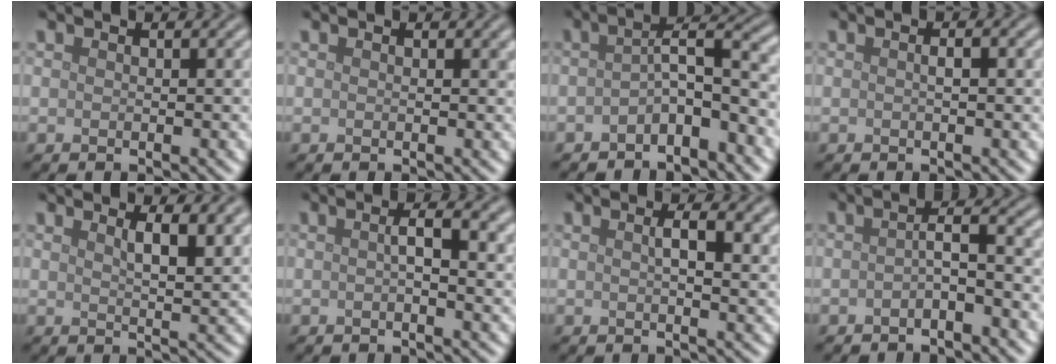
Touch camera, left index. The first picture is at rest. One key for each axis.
{"total": 0.5, "fx": 0.2, "fy": 0.4, "fz": 0.3, "tx": -0.001, "ty": -0.002, "tz": 0.001}
{"total": 4.5, "fx": -1.8, "fy": 1.4, "fz": 3.9, "tx": -0.062, "ty": 0.015, "tz": -0.039}
{"total": 1.5, "fx": 0.1, "fy": 0.3, "fz": 1.5, "tx": -0.025, "ty": 0.003, "tz": 0.001}
{"total": 4.9, "fx": 2.4, "fy": 1.6, "fz": 4.0, "tx": -0.053, "ty": 0.001, "tz": 0.035}
{"total": 3.5, "fx": 0.5, "fy": 0.8, "fz": 3.4, "tx": -0.053, "ty": 0.004, "tz": 0.005}
{"total": 4.3, "fx": 1.3, "fy": 1.4, "fz": 3.9, "tx": -0.053, "ty": 0.005, "tz": 0.018}
{"total": 2.7, "fx": -0.7, "fy": 0.6, "fz": 2.5, "tx": -0.044, "ty": 0.010, "tz": -0.019}